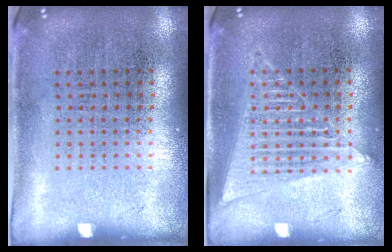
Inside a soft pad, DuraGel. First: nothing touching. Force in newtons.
{"total": 1.4, "press": 1.4, "slide": 0.3}